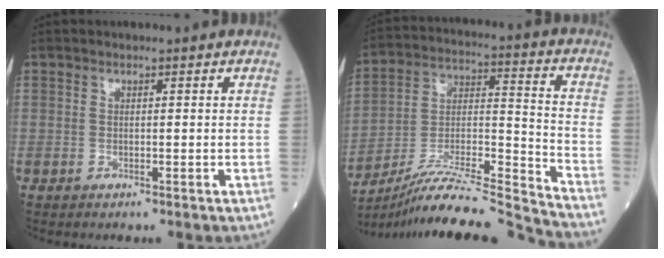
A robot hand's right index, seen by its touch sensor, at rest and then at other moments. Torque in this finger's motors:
{"motor_torque": [-0.35, -0.20, 0.15, 0.12]}